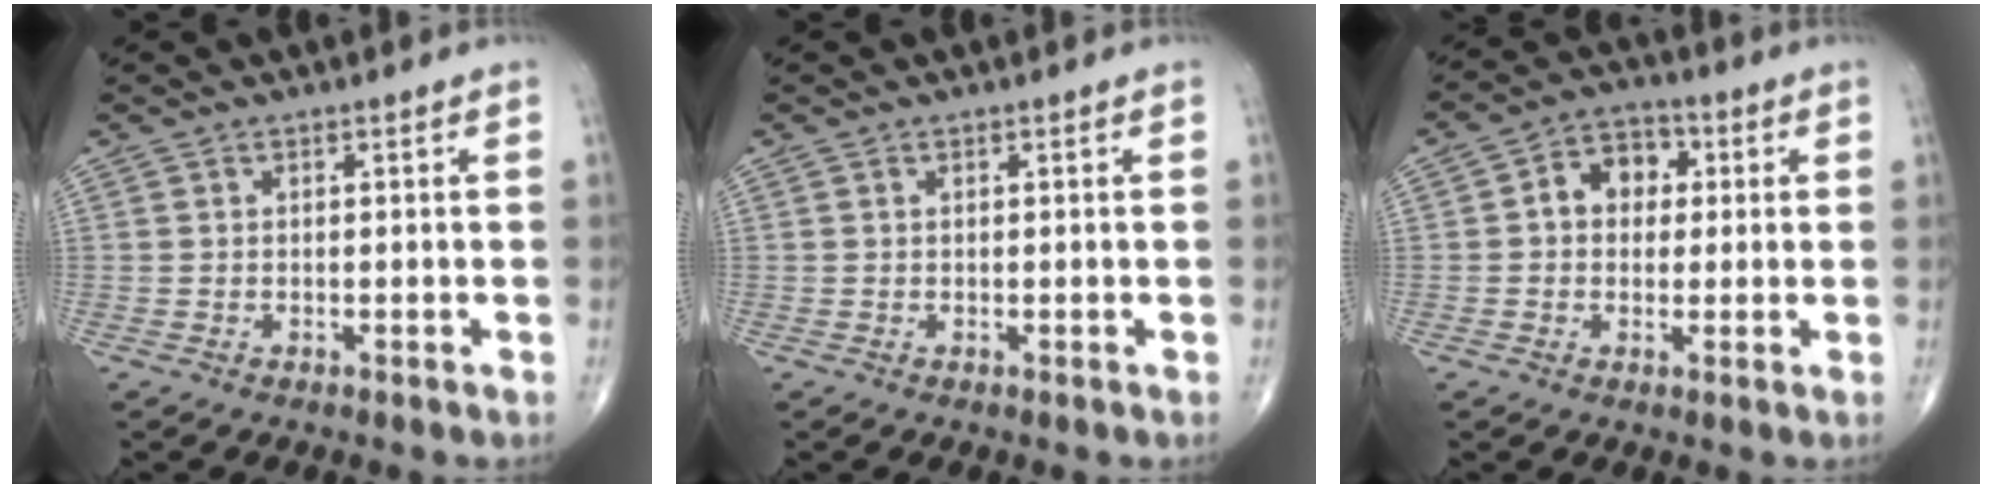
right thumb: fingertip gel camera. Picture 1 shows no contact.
{"total": 0.0}
{"total": 7.8, "force": [1.2, 6.1, 4.8], "torque": [-0.044, 0.018, 0.011]}